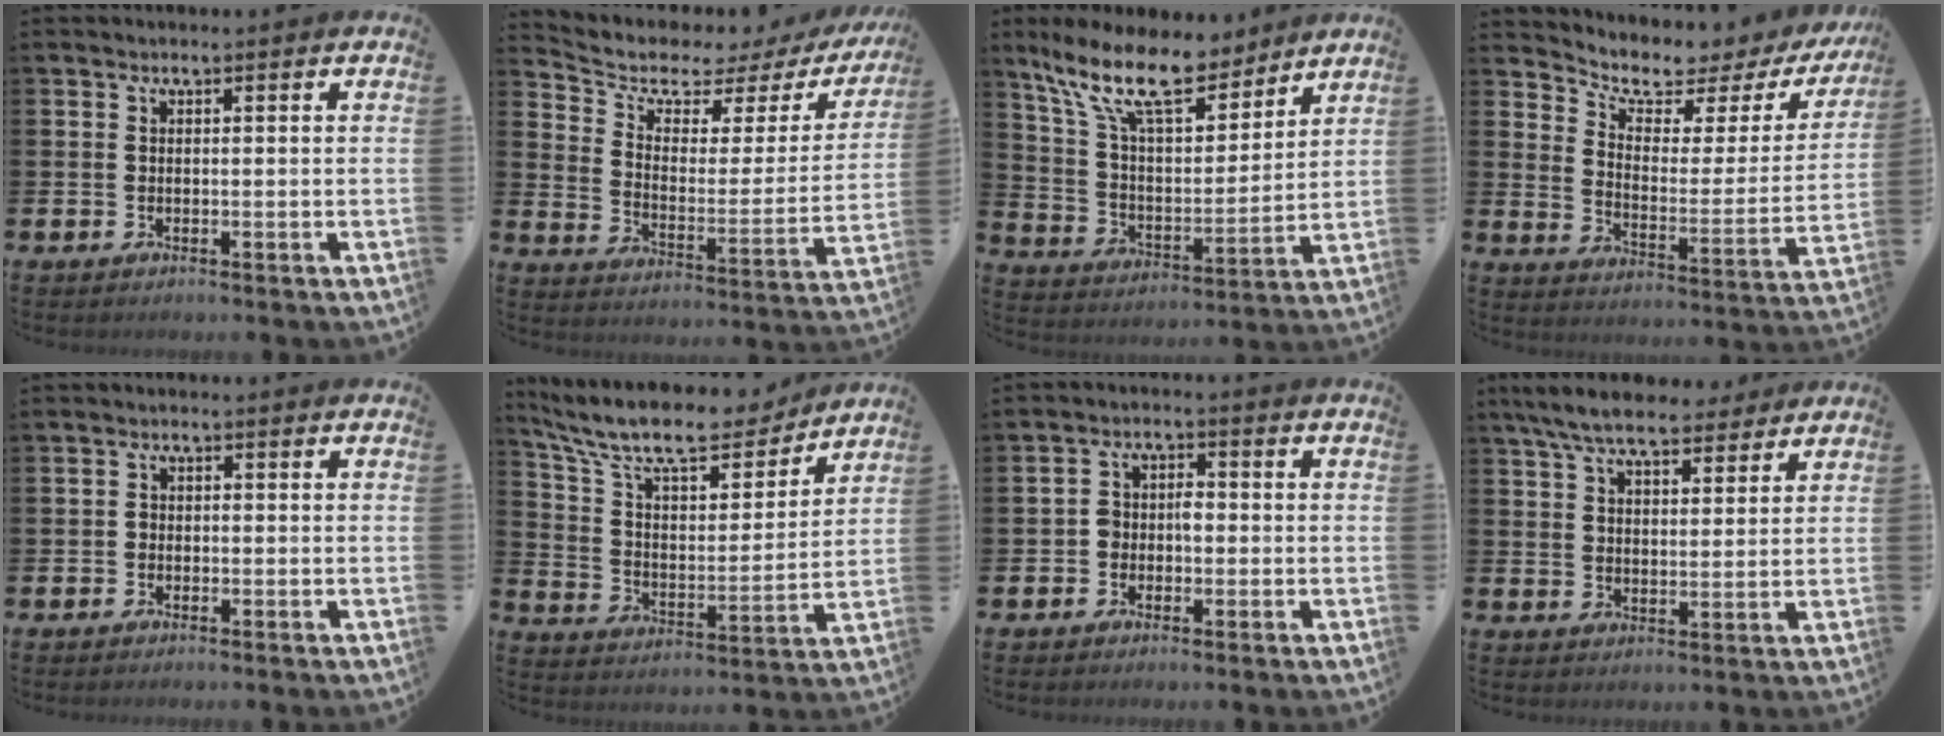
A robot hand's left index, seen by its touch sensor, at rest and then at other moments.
{"total": 5.2, "force": [4.3, 2.3, 1.9], "torque": [-0.072, -0.034, 0.064]}
{"total": 13.7, "force": [10.7, 4.8, 7.0], "torque": [-0.166, -0.053, 0.192]}
{"total": 5.6, "force": [4.9, 2.1, 1.7], "torque": [-0.071, -0.036, 0.077]}
{"total": 1.1, "force": [-0.6, 0.8, 0.3], "torque": [-0.005, 0.002, -0.014]}
{"total": 12.0, "force": [10.6, 3.1, 4.7], "torque": [-0.133, -0.064, 0.185]}
{"total": 2.6, "force": [-0.9, 2.0, 1.5], "torque": [-0.030, 0.009, -0.021]}
{"total": 7.8, "force": [7.1, 2.0, 2.7], "torque": [-0.073, -0.020, 0.130]}